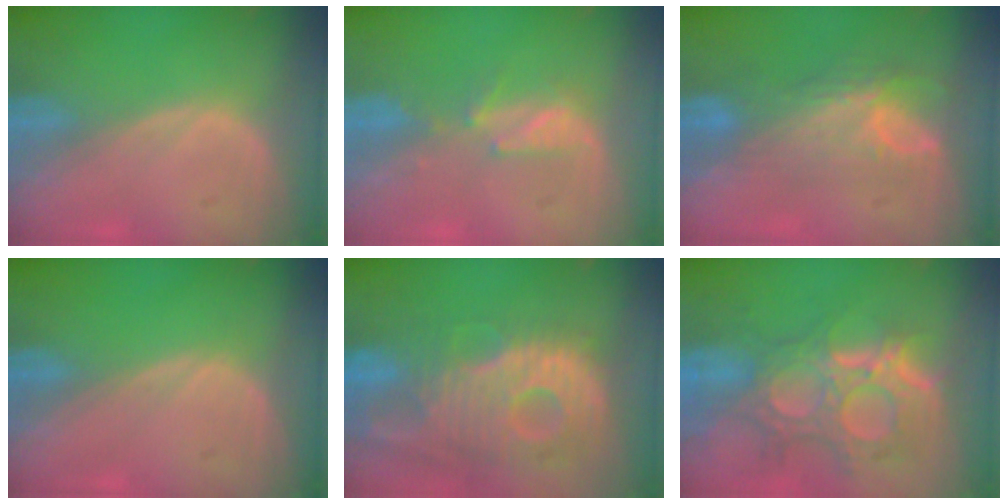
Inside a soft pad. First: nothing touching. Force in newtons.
{"total": 3.1, "press": 3.0, "slide": 0.3}
{"total": 7.8, "press": 6.7, "slide": 4.1}
{"total": 0.0}
{"total": 13.4, "press": 11.6, "slide": 6.6}
{"total": 11.9, "press": 10.7, "slide": 5.3}